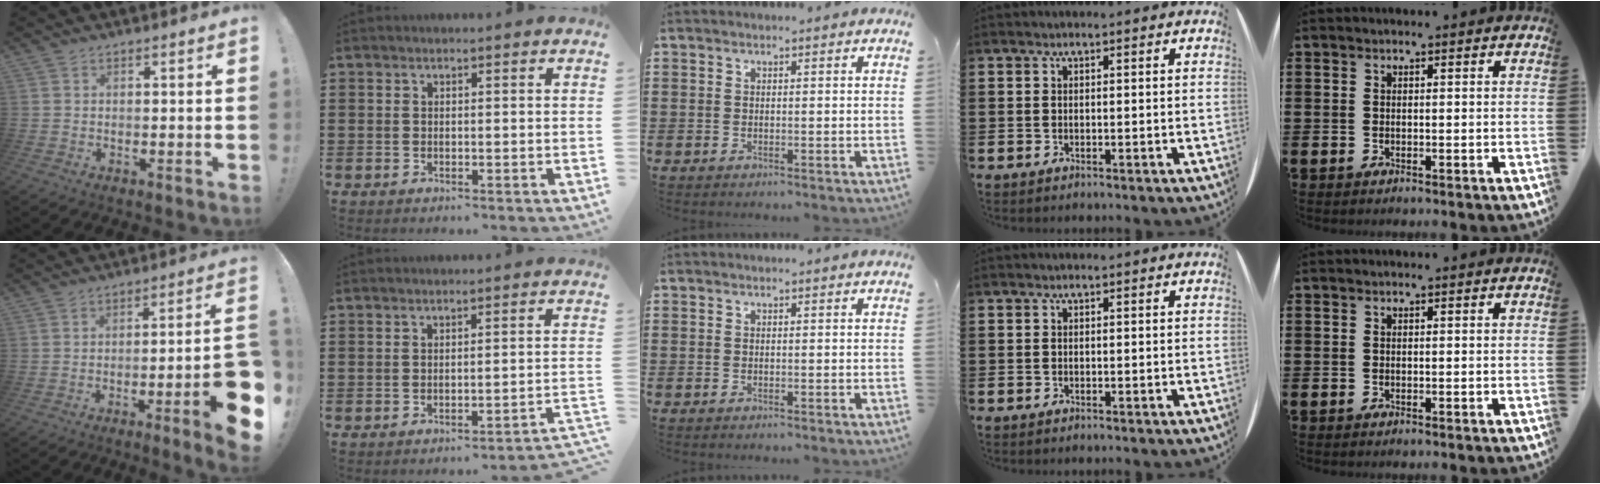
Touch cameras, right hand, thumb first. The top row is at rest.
{"thumb": {"total": 11.5, "force": [-4.5, 1.0, 10.5], "torque": [-0.149, 0.011, -0.065]}, "index": {"total": 2.0, "force": [-1.7, -0.4, 0.9], "torque": [-0.017, -0.003, -0.037]}}